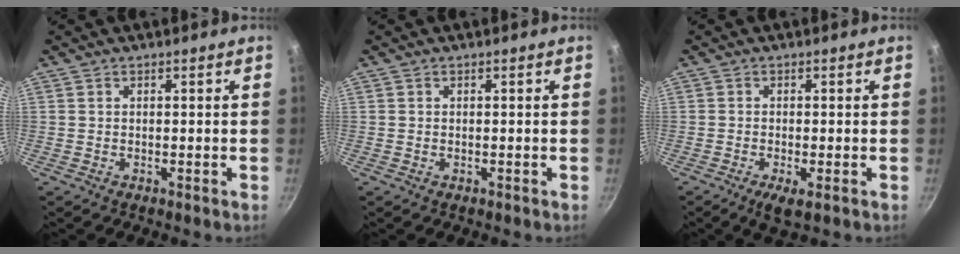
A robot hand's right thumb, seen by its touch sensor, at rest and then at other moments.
{"total": 0.0}
{"total": 3.4, "force": [-1.6, 0.9, 2.9], "torque": [-0.054, -0.001, -0.026]}